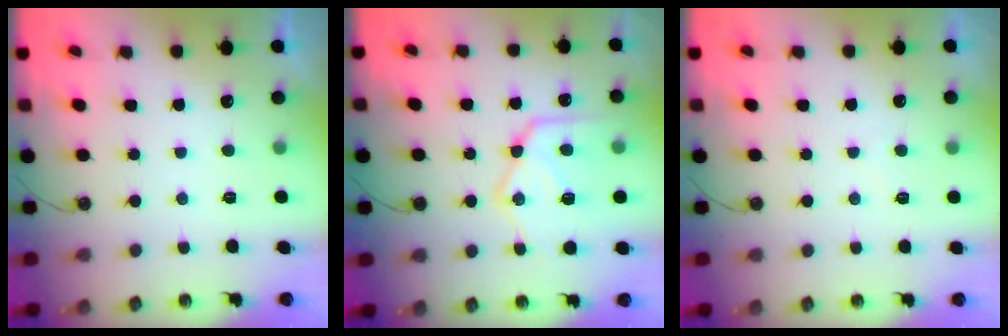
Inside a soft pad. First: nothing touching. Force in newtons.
{"total": 18.1, "press": 18.0, "slide": 1.8}
{"total": 2.7, "press": 2.7, "slide": 0.3}